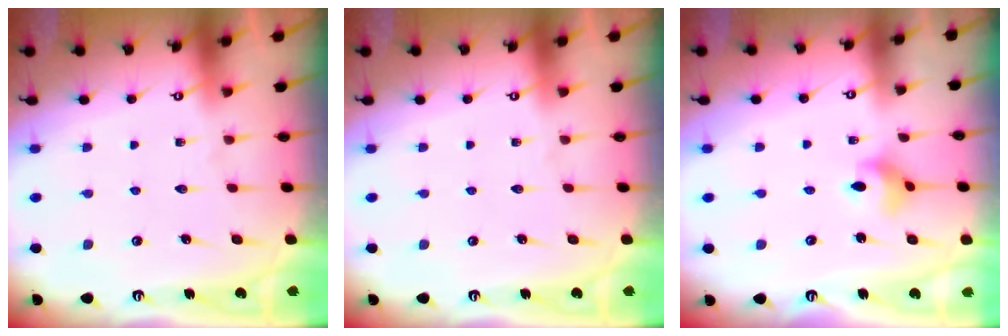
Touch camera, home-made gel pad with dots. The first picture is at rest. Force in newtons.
{"total": 0.0}
{"total": 3.8, "press": 3.7, "slide": 0.6}